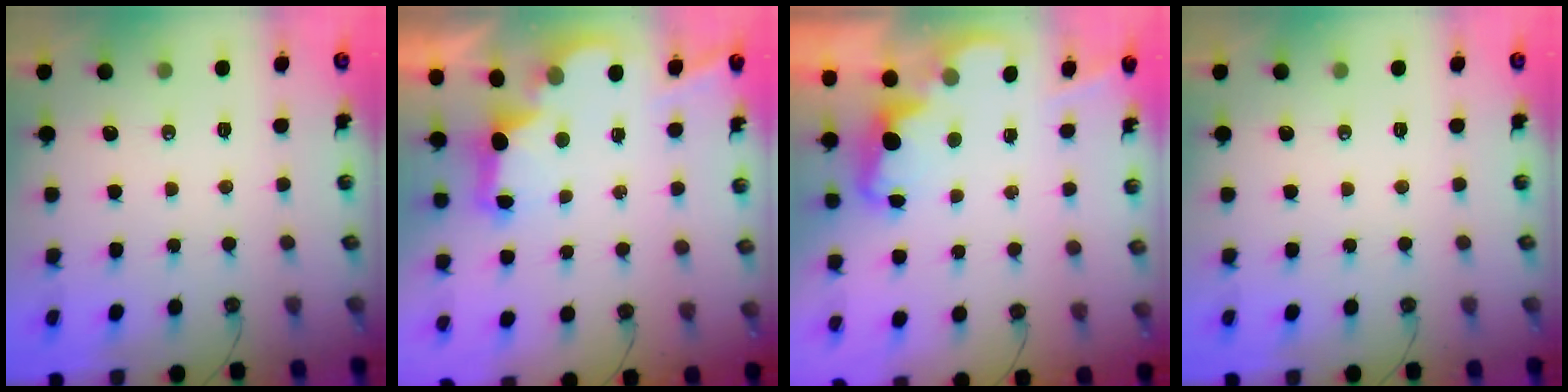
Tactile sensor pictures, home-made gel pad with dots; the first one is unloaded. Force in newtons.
{"total": 2.9, "press": 2.7, "slide": 0.9}
{"total": 2.4, "press": 2.3, "slide": 0.6}
{"total": 0.0}